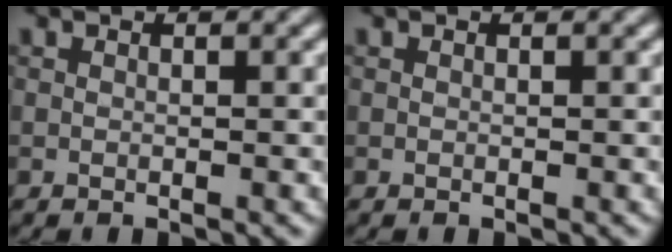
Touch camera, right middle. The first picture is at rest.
{"total": 0.0}